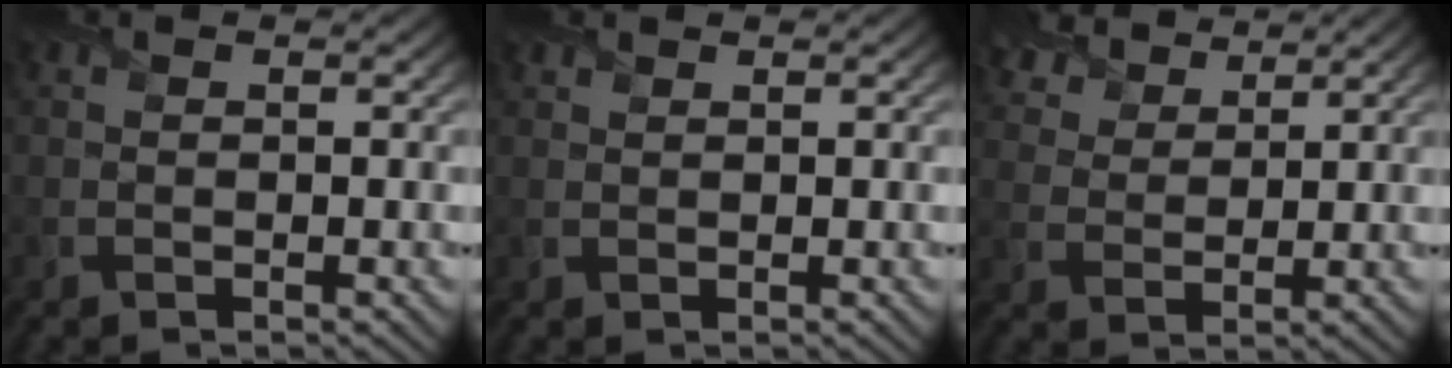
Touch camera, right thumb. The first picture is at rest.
{"total": 0.8, "force": [0.8, 0.2, 0.2], "torque": [-0.008, 0.003, 0.021]}
{"total": 5.8, "force": [4.7, 2.7, 2.1], "torque": [-0.058, 0.011, 0.087]}